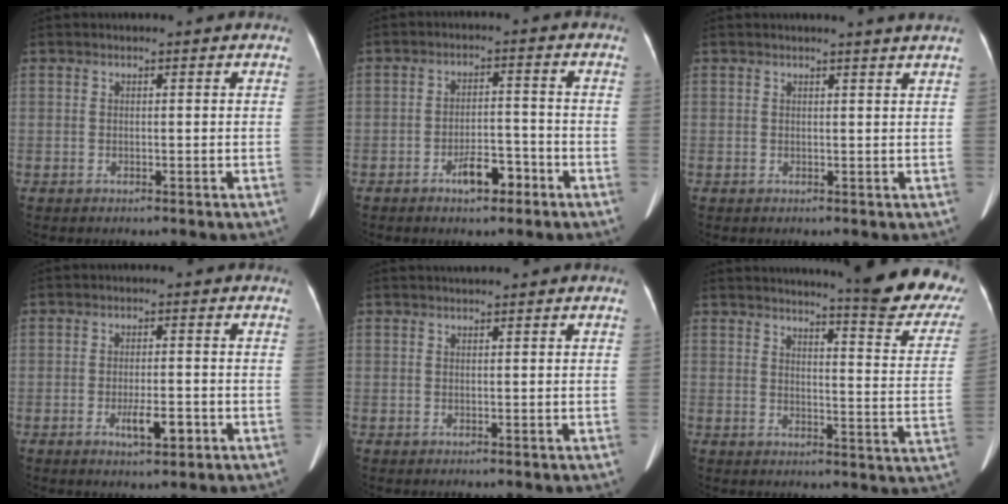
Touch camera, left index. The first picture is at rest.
{"total": 4.8, "force": [-3.0, 1.9, 3.2], "torque": [-0.056, 0.007, -0.045]}
{"total": 3.3, "force": [3.0, -0.7, 1.2], "torque": [-0.016, 0.001, 0.029]}
{"total": 3.9, "force": [-1.6, 0.9, 3.4], "torque": [-0.061, -0.002, -0.022]}
{"total": 1.3, "force": [1.3, -0.1, 0.4], "torque": [-0.006, 0.014, 0.027]}
{"total": 19.1, "force": [16.7, 1.2, 9.3], "torque": [-0.109, -0.080, 0.185]}